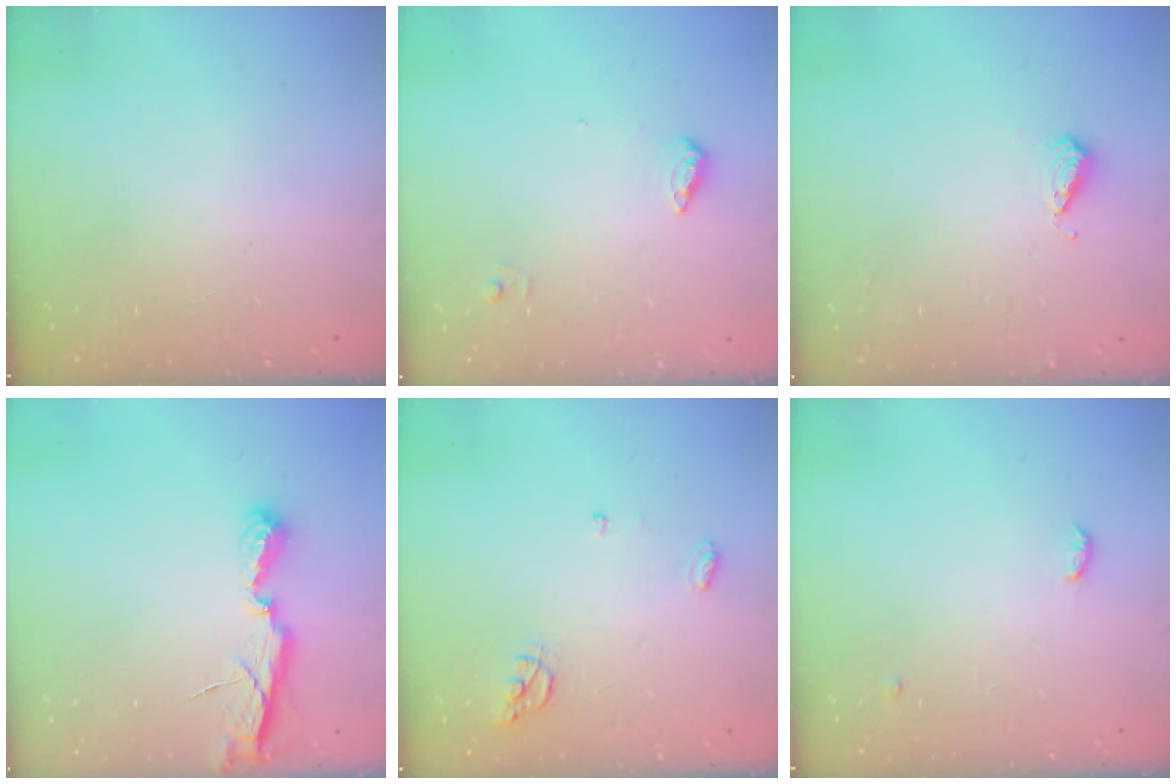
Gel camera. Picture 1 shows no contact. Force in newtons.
{"total": 5.9, "press": 5.8, "slide": 1.4}
{"total": 5.0, "press": 4.8, "slide": 1.3}
{"total": 6.9, "press": 6.9, "slide": 0.1}
{"total": 5.2, "press": 5.2, "slide": 0.2}
{"total": 7.6, "press": 4.2, "slide": 6.4}